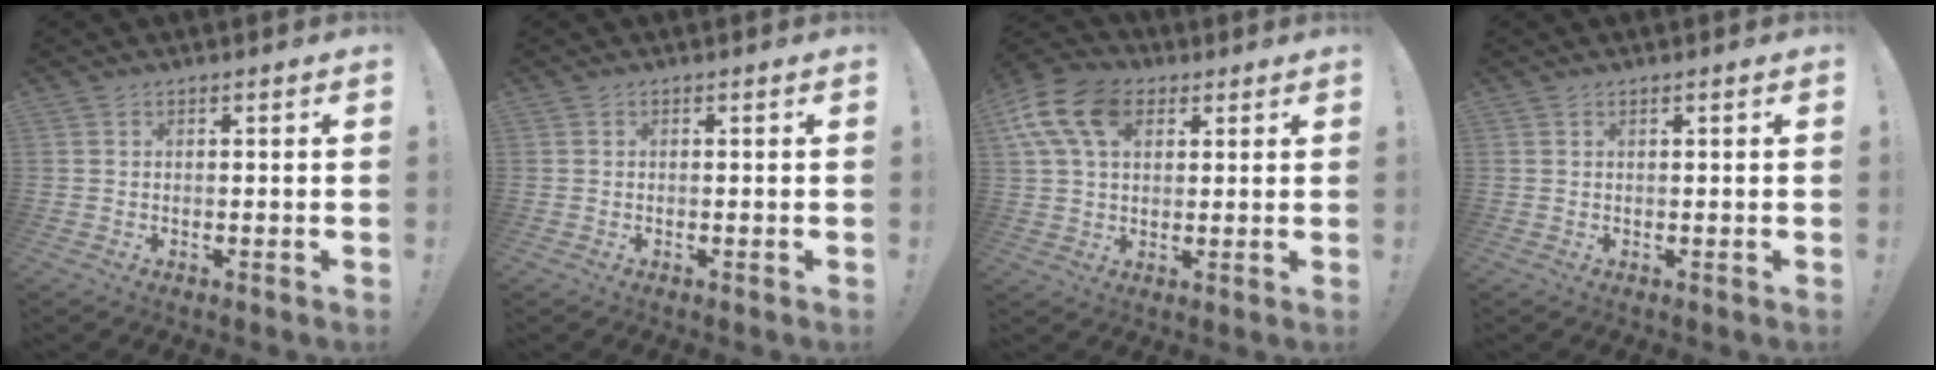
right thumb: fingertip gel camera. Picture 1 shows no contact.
{"total": 0.0}
{"total": 15.3, "force": [5.9, 10.1, 9.8], "torque": [-0.193, -0.016, 0.113]}
{"total": 0.8, "force": [0.4, -0.1, 0.6], "torque": [-0.012, 0.000, 0.006]}